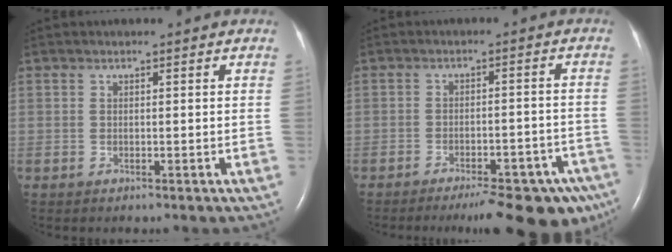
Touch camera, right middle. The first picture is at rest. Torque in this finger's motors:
{"motor_torque": [1.20, -0.94, 0.36, 0.10]}